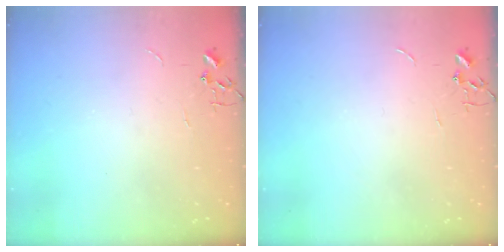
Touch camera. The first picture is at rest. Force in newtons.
{"total": 0.0}